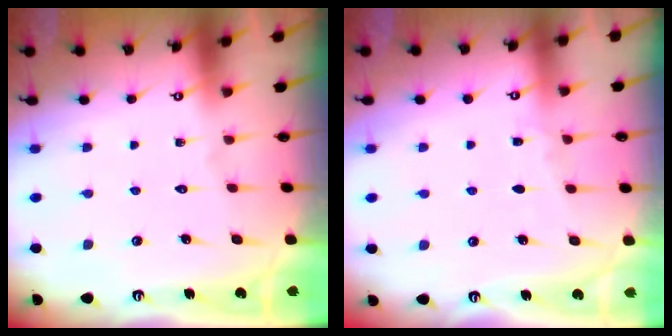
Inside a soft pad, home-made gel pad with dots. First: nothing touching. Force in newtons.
{"total": 2.6, "press": 2.5, "slide": 0.4}